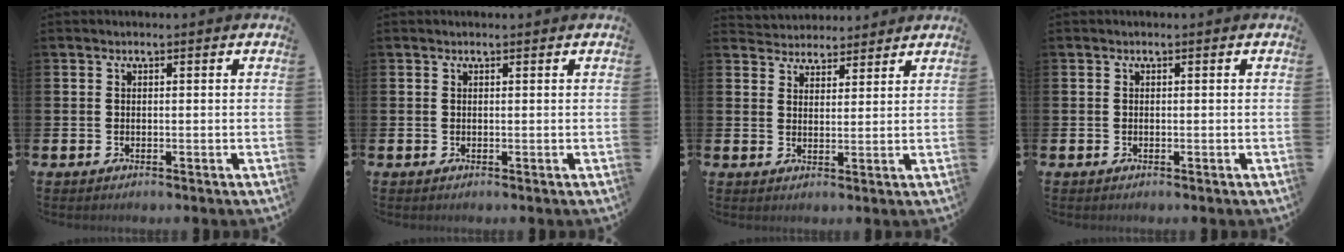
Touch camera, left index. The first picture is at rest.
{"total": 0.0}
{"total": 3.8, "force": [3.6, 1.0, -0.6], "torque": [-0.002, -0.018, 0.067]}
{"total": 0.0}